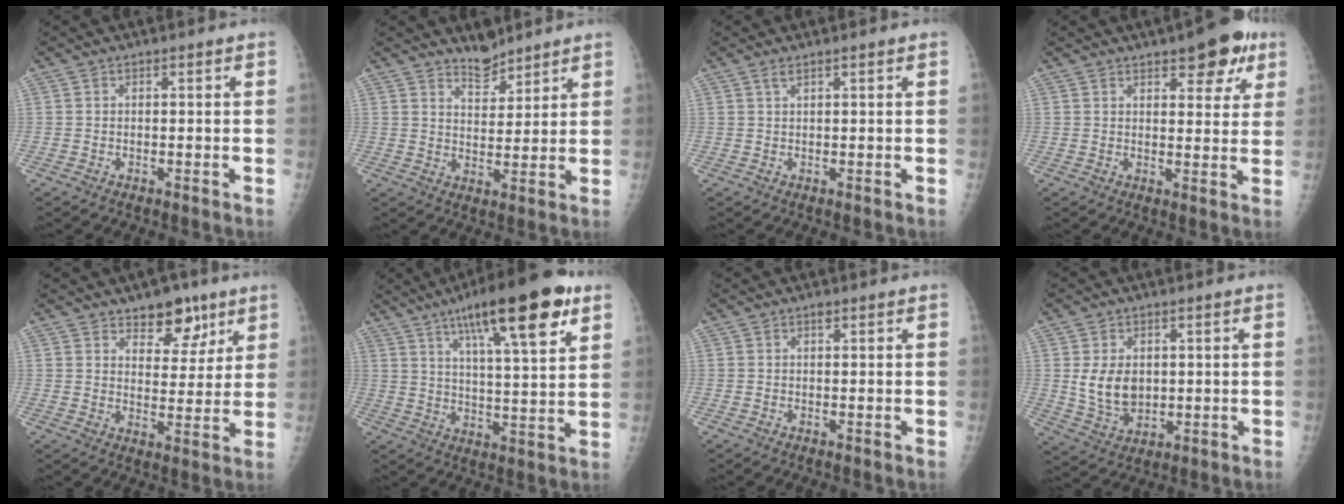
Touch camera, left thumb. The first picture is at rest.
{"total": 5.0, "force": [4.4, 1.9, 1.1], "torque": [0.001, -0.039, 0.079]}
{"total": 0.9, "force": [0.6, 0.1, 0.7], "torque": [-0.013, 0.003, 0.014]}
{"total": 9.0, "force": [5.1, 3.7, 6.4], "torque": [-0.051, -0.019, 0.062]}
{"total": 8.8, "force": [5.8, 4.9, 4.5], "torque": [-0.024, -0.033, 0.085]}
{"total": 19.1, "force": [10.4, 4.3, 15.5], "torque": [-0.218, -0.030, 0.159]}
{"total": 0.8, "force": [0.5, 0.4, 0.5], "torque": [-0.005, -0.002, 0.006]}
{"total": 7.8, "force": [0.9, 5.6, 5.3], "torque": [-0.072, -0.013, 0.031]}